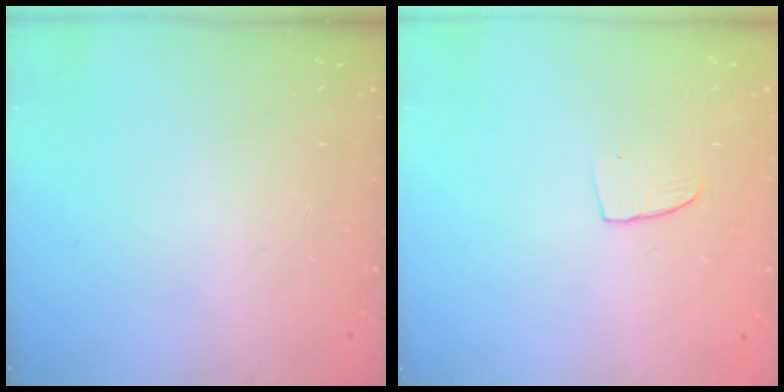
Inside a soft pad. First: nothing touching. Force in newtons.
{"total": 5.2, "press": 5.2, "slide": 0.4}